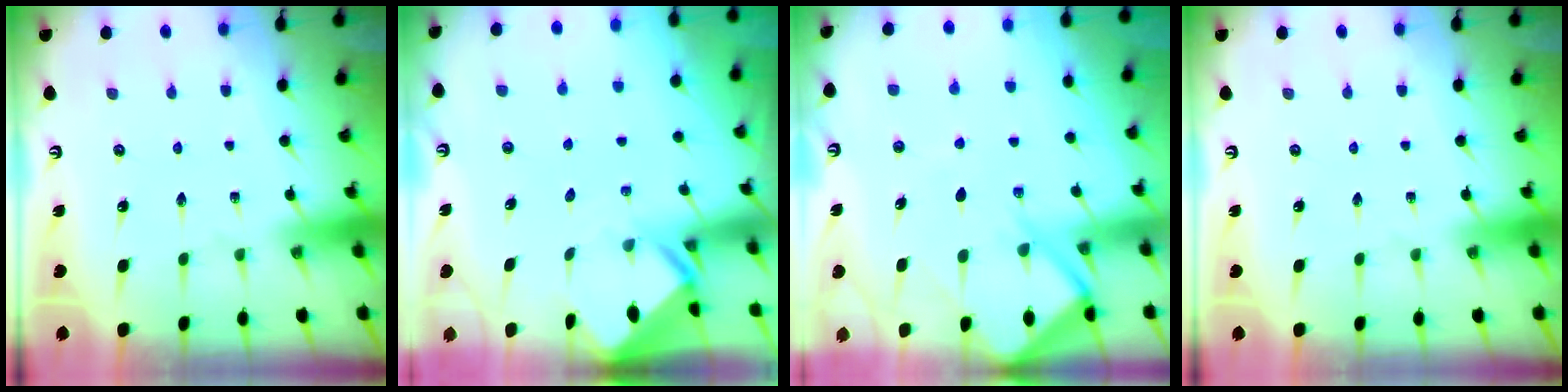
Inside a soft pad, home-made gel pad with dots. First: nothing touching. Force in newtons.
{"total": 2.8, "press": 2.8, "slide": 0.2}
{"total": 9.0, "press": 9.0, "slide": 0.9}
{"total": 0.0}